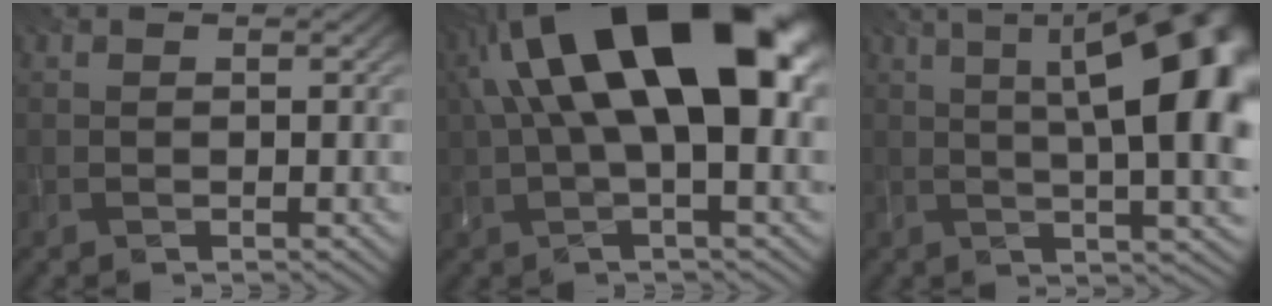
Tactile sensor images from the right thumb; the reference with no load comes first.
{"total": 20.7, "force": [5.2, 8.7, 18.1], "torque": [-0.308, 0.042, 0.074]}
{"total": 17.3, "force": [3.6, 5.7, 16.0], "torque": [-0.191, 0.036, 0.048]}